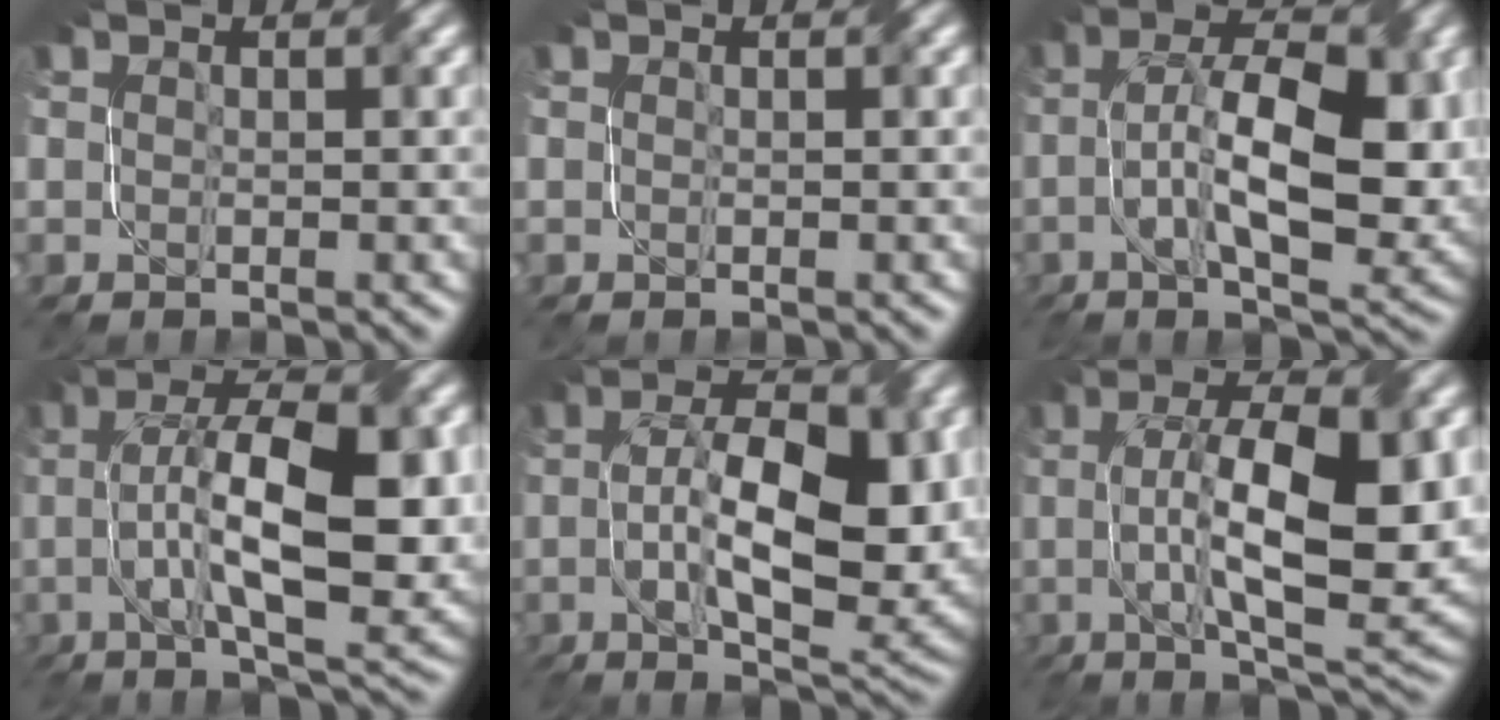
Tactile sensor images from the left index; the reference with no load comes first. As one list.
[{"total": 0.0}, {"total": 11.6, "force": [-0.4, 4.6, 10.6], "torque": [-0.178, 0.000, 0.002]}, {"total": 12.5, "force": [0.4, 4.2, 11.8], "torque": [-0.195, 0.005, 0.012]}, {"total": 11.9, "force": [-0.4, 5.2, 10.7], "torque": [-0.174, -0.002, 0.003]}, {"total": 12.1, "force": [0.3, 4.0, 11.4], "torque": [-0.179, 0.002, 0.012]}]